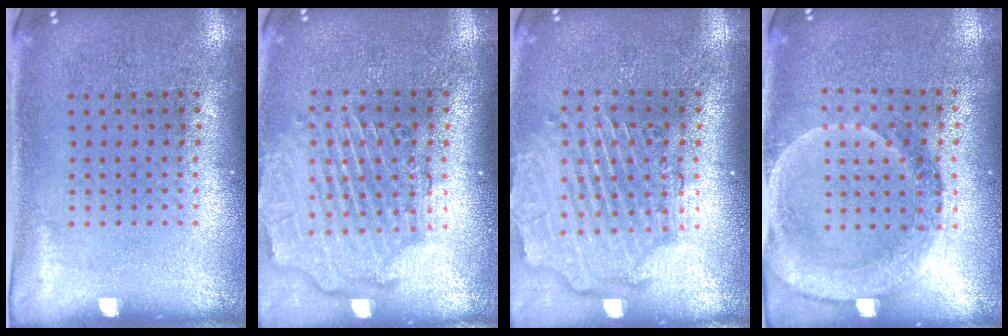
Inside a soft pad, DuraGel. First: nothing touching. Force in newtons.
{"total": 2.6, "press": 2.2, "slide": 1.4}
{"total": 2.6, "press": 2.2, "slide": 1.4}
{"total": 1.8, "press": 1.6, "slide": 0.8}